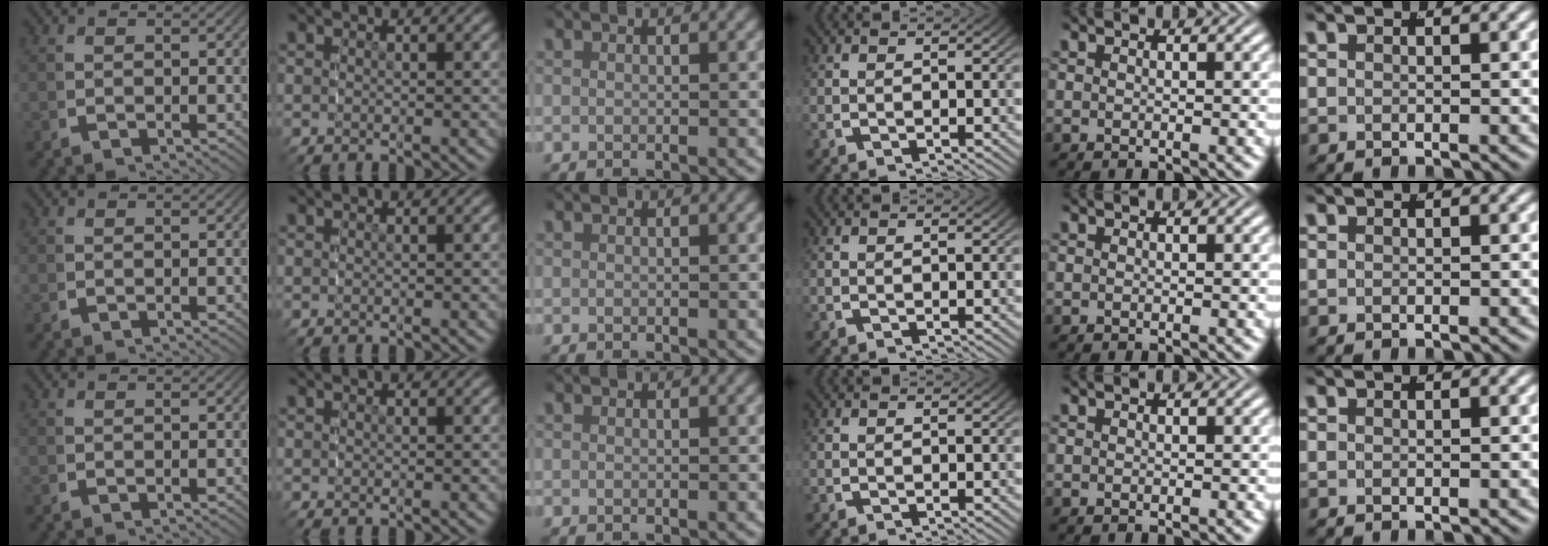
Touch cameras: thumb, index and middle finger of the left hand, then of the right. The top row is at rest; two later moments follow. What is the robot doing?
{"motion": "grasp_and_lifting", "object": "bowl"}